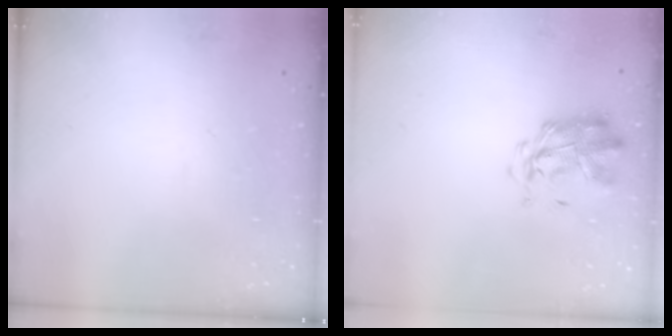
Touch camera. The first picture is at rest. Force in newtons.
{"total": 2.8, "press": 2.7, "slide": 0.6}